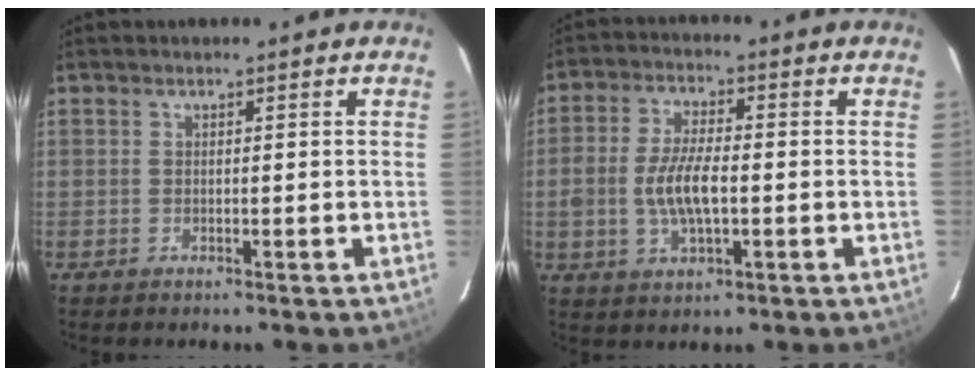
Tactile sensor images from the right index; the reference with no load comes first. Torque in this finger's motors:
{"motor_torque": [0.04, 0.09, -0.03, 0.01]}